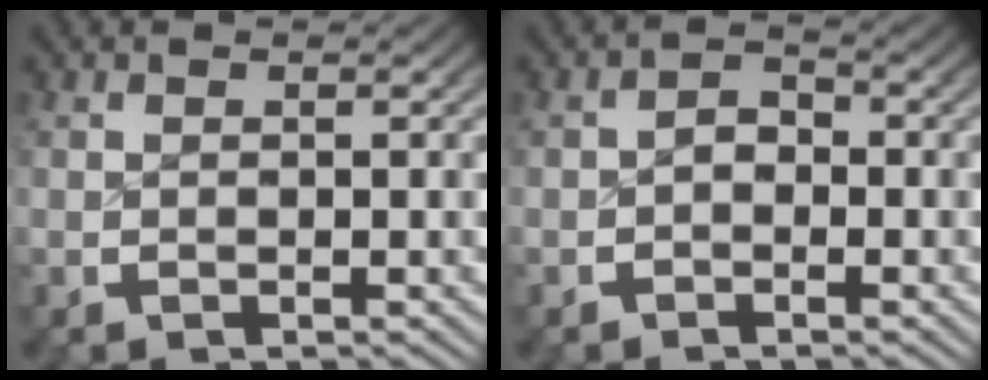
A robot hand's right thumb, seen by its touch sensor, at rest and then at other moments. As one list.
[{"total": 1.7, "force": [-0.7, 1.2, 0.9], "torque": [-0.014, -0.004, -0.013]}]